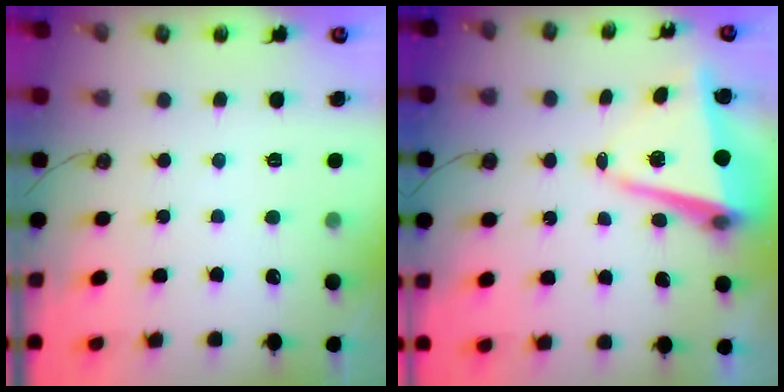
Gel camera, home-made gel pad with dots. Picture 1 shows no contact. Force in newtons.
{"total": 8.6, "press": 8.2, "slide": 2.7}